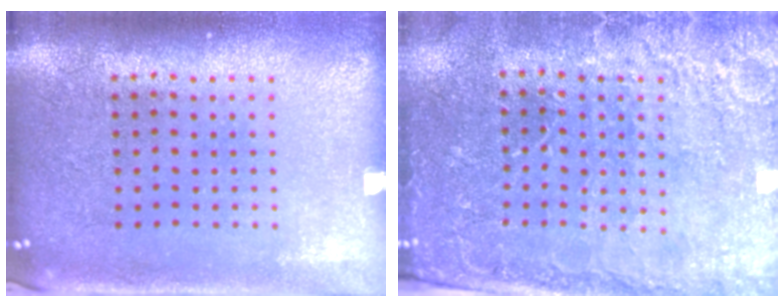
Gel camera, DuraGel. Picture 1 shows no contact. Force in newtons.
{"total": 2.8, "press": 2.8, "slide": 0.2}